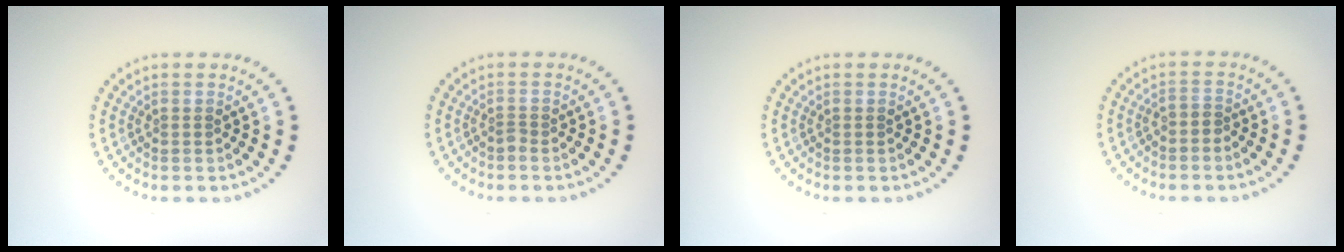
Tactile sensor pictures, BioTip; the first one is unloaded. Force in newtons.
{"total": 0.7, "press": 0.4, "slide": 0.6}
{"total": 0.0}
{"total": 0.7, "press": 0.5, "slide": 0.6}